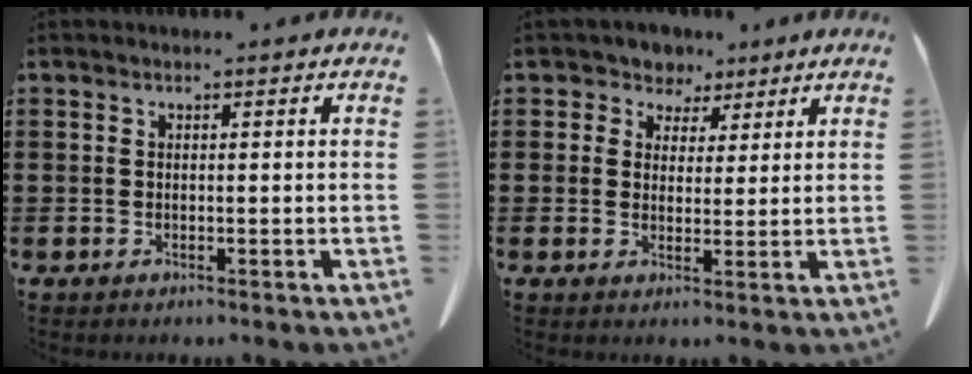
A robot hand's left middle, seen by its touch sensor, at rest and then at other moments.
{"total": 3.7, "force": [2.4, 2.7, -0.1], "torque": [-0.021, 0.004, 0.042]}